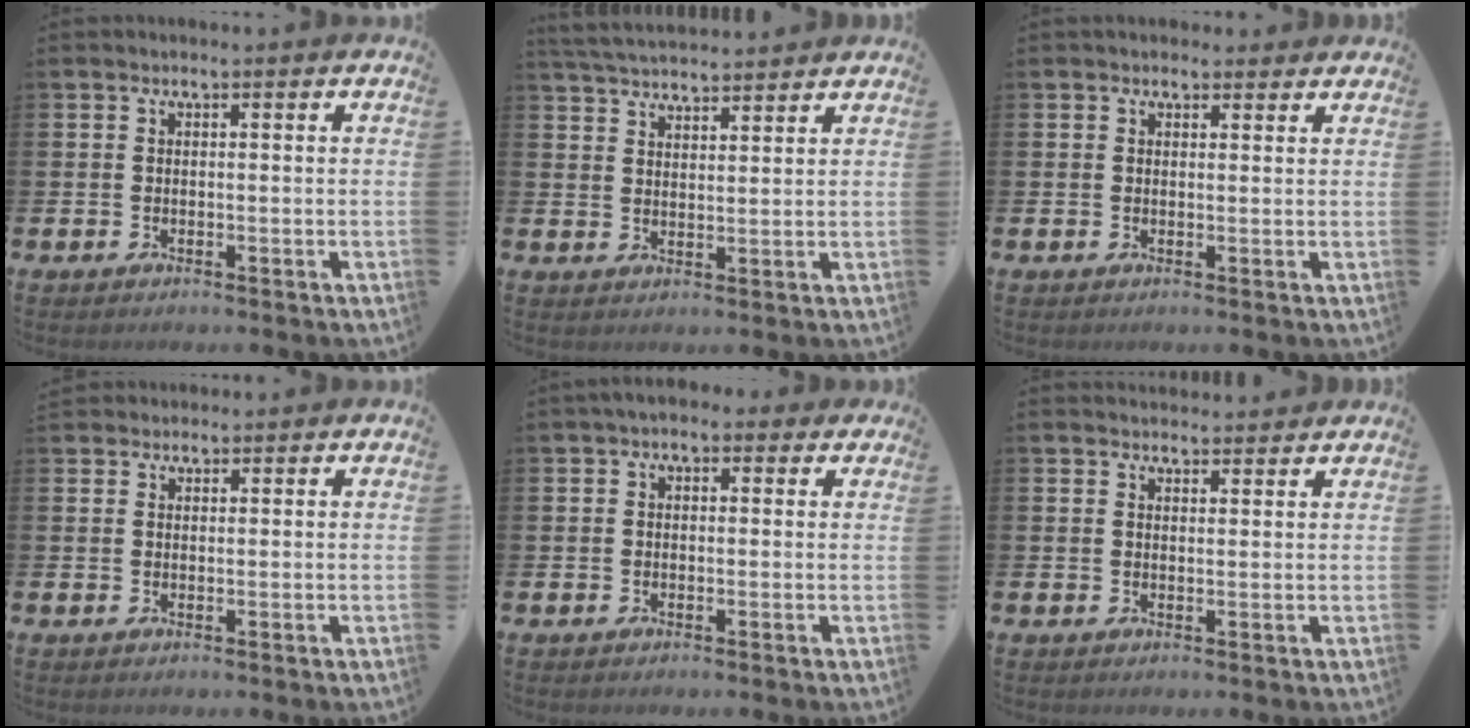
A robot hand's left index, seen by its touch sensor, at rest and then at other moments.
{"total": 4.3, "force": [4.2, 0.4, 0.4], "torque": [-0.021, -0.021, 0.078]}
{"total": 1.6, "force": [1.4, 0.8, 0.0], "torque": [0.006, 0.003, 0.024]}
{"total": 1.8, "force": [1.7, 0.6, -0.1], "torque": [0.008, -0.002, 0.031]}
{"total": 1.9, "force": [1.3, 1.2, 0.7], "torque": [-0.017, 0.009, 0.022]}
{"total": 2.6, "force": [2.5, 0.4, -0.1], "torque": [0.012, -0.017, 0.043]}